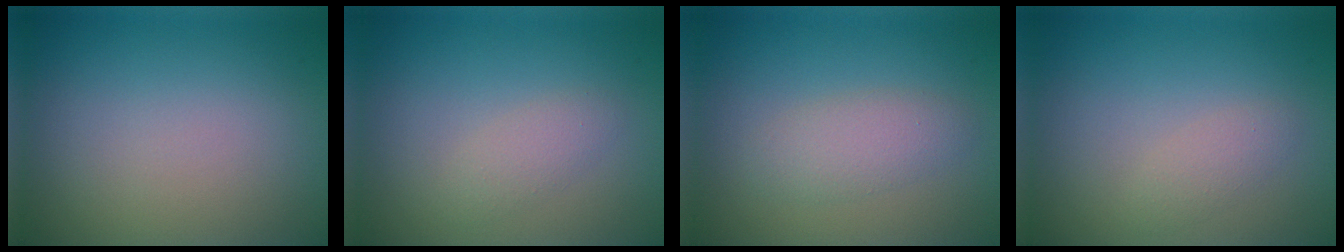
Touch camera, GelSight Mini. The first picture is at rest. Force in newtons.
{"total": 1.5, "press": 1.5, "slide": 0.0}
{"total": 2.5, "press": 2.5, "slide": 0.1}
{"total": 1.3, "press": 1.3, "slide": 0.0}